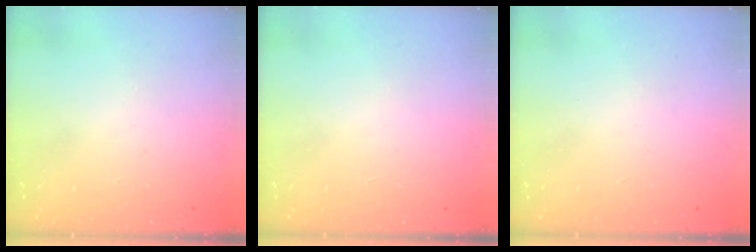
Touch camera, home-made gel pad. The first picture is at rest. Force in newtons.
{"total": 1.6, "press": 1.6, "slide": 0.1}
{"total": 1.5, "press": 1.5, "slide": 0.1}